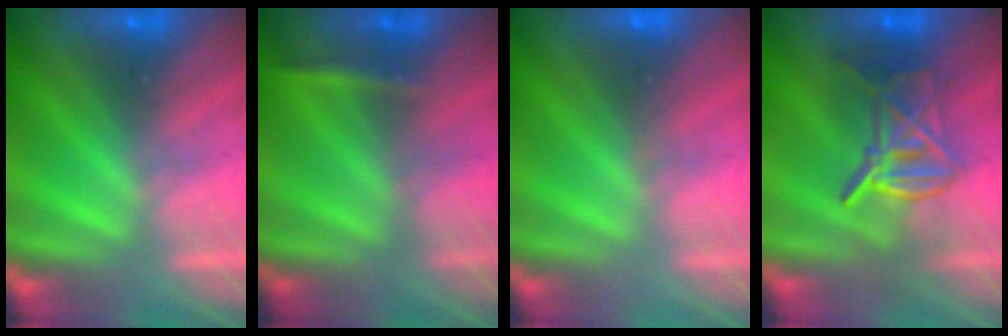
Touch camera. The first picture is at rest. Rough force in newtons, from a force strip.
{"total": 2.4}
{"total": 2.8}
{"total": 7.5}